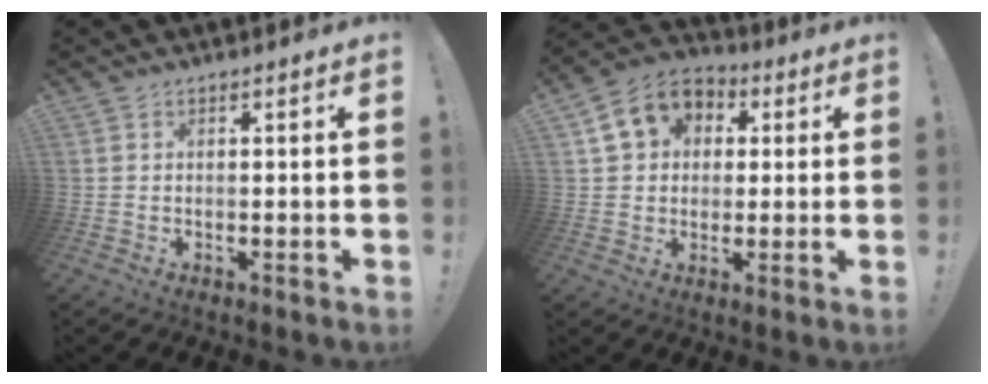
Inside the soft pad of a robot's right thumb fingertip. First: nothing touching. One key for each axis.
{"total": 11.7, "fx": 3.9, "fy": 9.8, "fz": 5.1, "tx": -0.073, "ty": -0.002, "tz": 0.080}